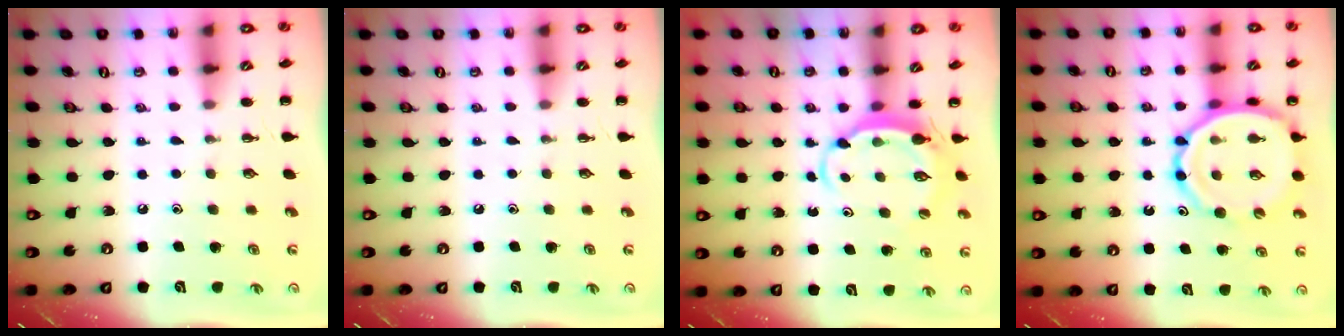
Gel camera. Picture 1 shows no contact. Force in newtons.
{"total": 0.0}
{"total": 5.7, "press": 5.6, "slide": 1.3}
{"total": 12.1, "press": 11.7, "slide": 3.0}